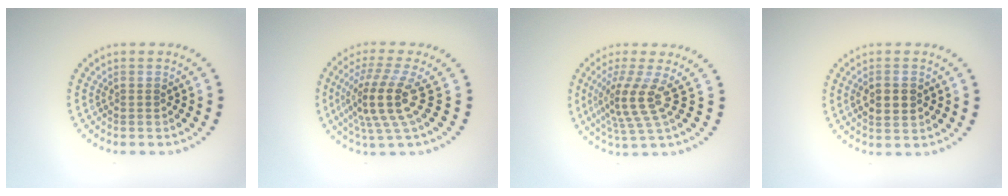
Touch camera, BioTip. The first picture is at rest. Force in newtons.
{"total": 4.8, "press": 3.5, "slide": 3.3}
{"total": 3.7, "press": 2.6, "slide": 2.6}
{"total": 2.6, "press": 2.6, "slide": 0.2}